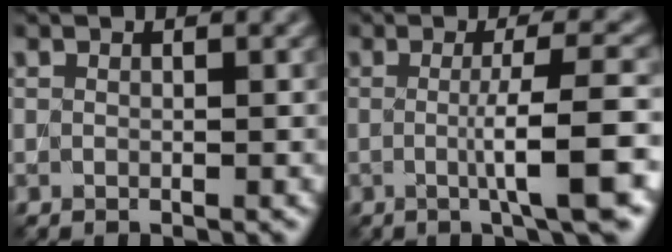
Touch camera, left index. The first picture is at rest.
{"total": 6.0, "force": [-0.7, 0.9, 5.9], "torque": [-0.087, -0.002, -0.011]}